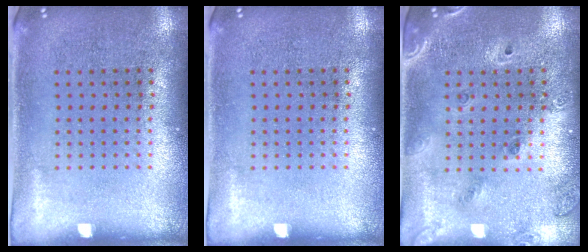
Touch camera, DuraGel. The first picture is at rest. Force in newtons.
{"total": 0.0}
{"total": 1.6, "press": 1.4, "slide": 0.9}